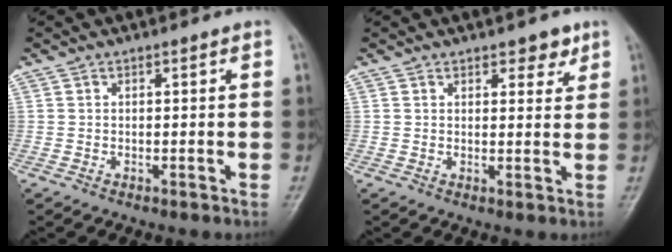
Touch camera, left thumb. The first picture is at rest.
{"total": 3.4, "force": [2.4, 1.8, 1.8], "torque": [-0.003, -0.013, 0.031]}